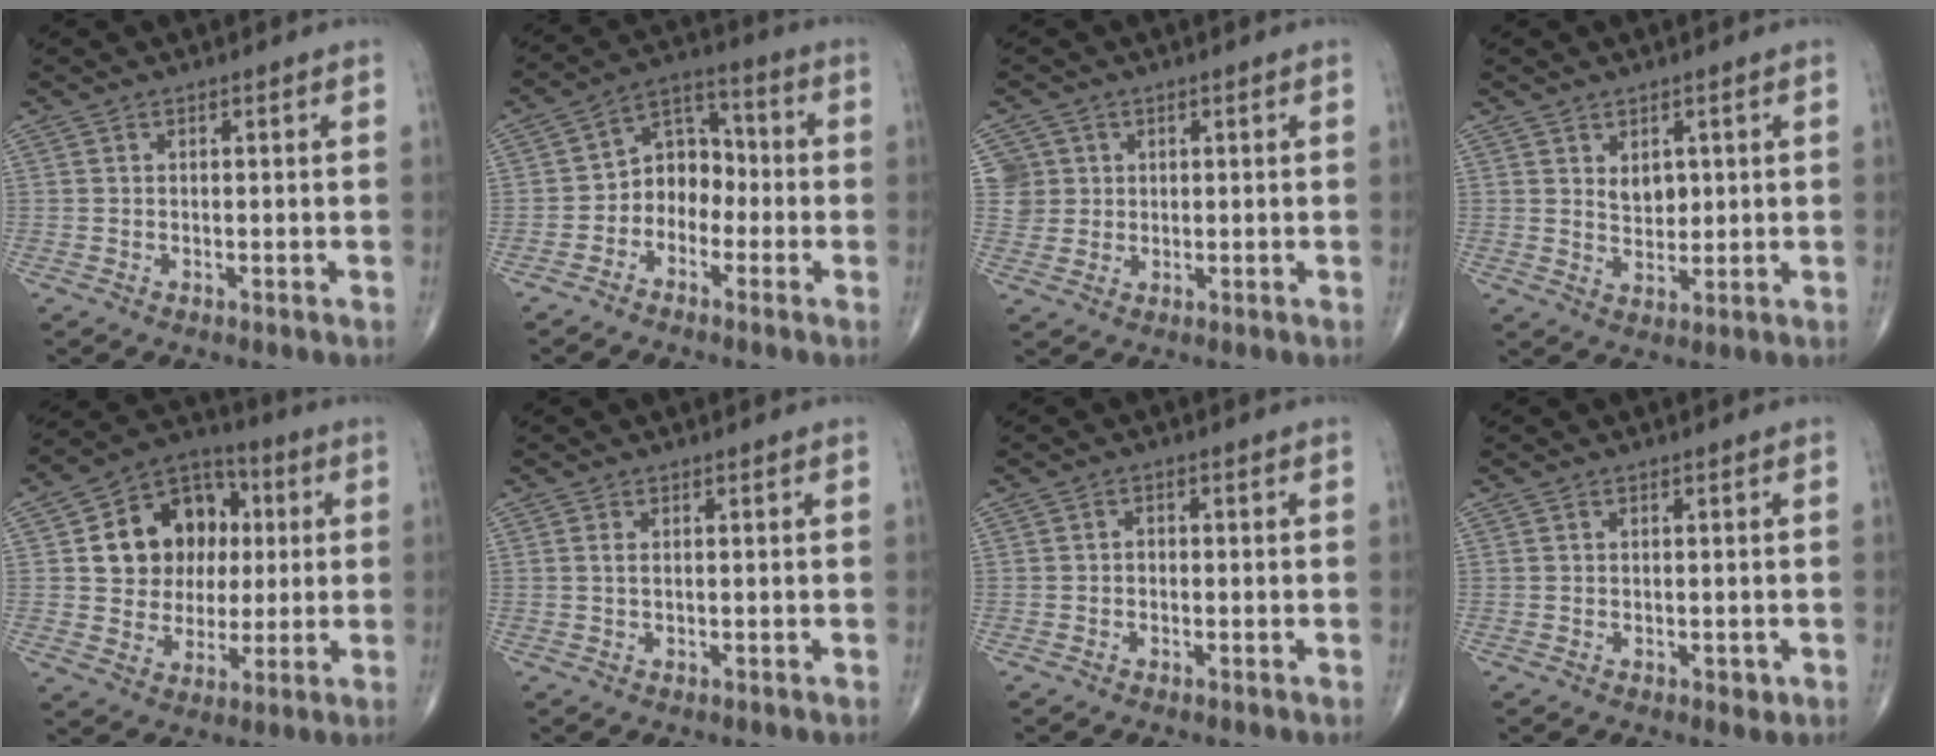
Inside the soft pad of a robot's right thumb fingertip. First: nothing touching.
{"total": 8.2, "force": [-2.4, 6.4, 4.6], "torque": [-0.038, 0.045, -0.059]}
{"total": 4.2, "force": [1.3, 4.0, 0.0], "torque": [0.029, -0.002, 0.022]}
{"total": 4.0, "force": [1.3, 2.7, 2.7], "torque": [-0.027, -0.013, 0.027]}
{"total": 16.3, "force": [3.0, 13.1, 9.1], "torque": [-0.100, 0.015, 0.052]}
{"total": 0.9, "force": [0.2, 0.4, 0.8], "torque": [-0.021, 0.003, 0.006]}
{"total": 1.1, "force": [-0.3, 0.9, 0.6], "torque": [-0.002, 0.004, -0.009]}
{"total": 1.4, "force": [-0.2, 1.0, 1.1], "torque": [-0.013, -0.003, 0.000]}